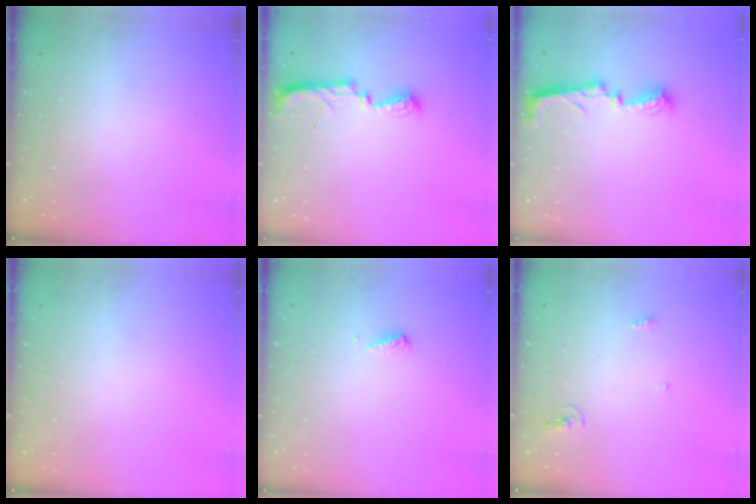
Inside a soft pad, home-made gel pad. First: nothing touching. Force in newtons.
{"total": 9.8, "press": 8.5, "slide": 4.8}
{"total": 7.9, "press": 7.8, "slide": 0.4}
{"total": 0.0}
{"total": 2.5, "press": 2.5, "slide": 0.1}
{"total": 4.5, "press": 4.2, "slide": 1.5}